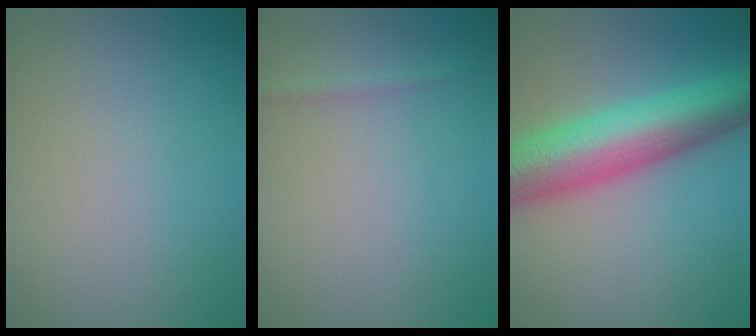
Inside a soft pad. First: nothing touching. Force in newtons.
{"total": 0.8, "press": 0.8, "slide": 0.0}
{"total": 10.0, "press": 10.0, "slide": 0.2}